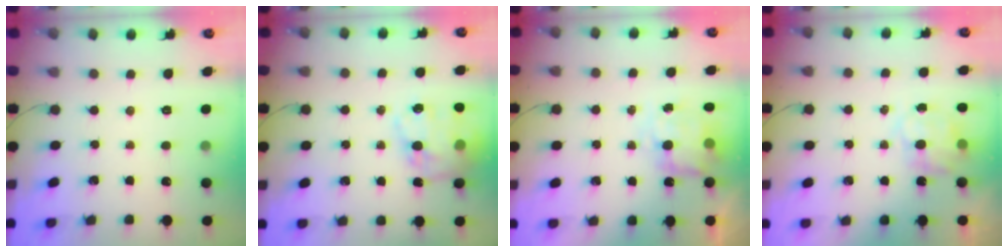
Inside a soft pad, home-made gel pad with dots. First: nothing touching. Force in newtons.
{"total": 17.0, "press": 16.6, "slide": 3.6}
{"total": 6.3, "press": 6.2, "slide": 0.6}
{"total": 7.6, "press": 7.6, "slide": 0.1}